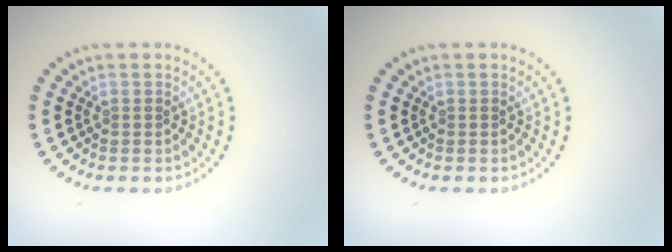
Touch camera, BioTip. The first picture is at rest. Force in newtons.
{"total": 0.0}